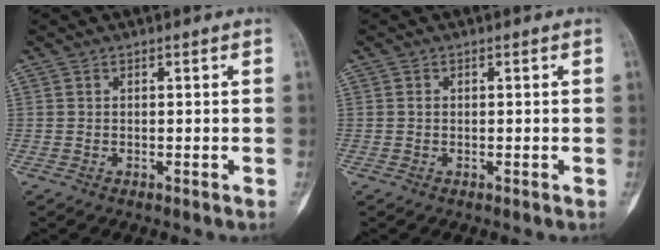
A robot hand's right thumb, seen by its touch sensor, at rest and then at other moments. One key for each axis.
{"total": 0.5, "fx": 0.0, "fy": 0.4, "fz": 0.3, "tx": -0.005, "ty": 0.001, "tz": -0.001}